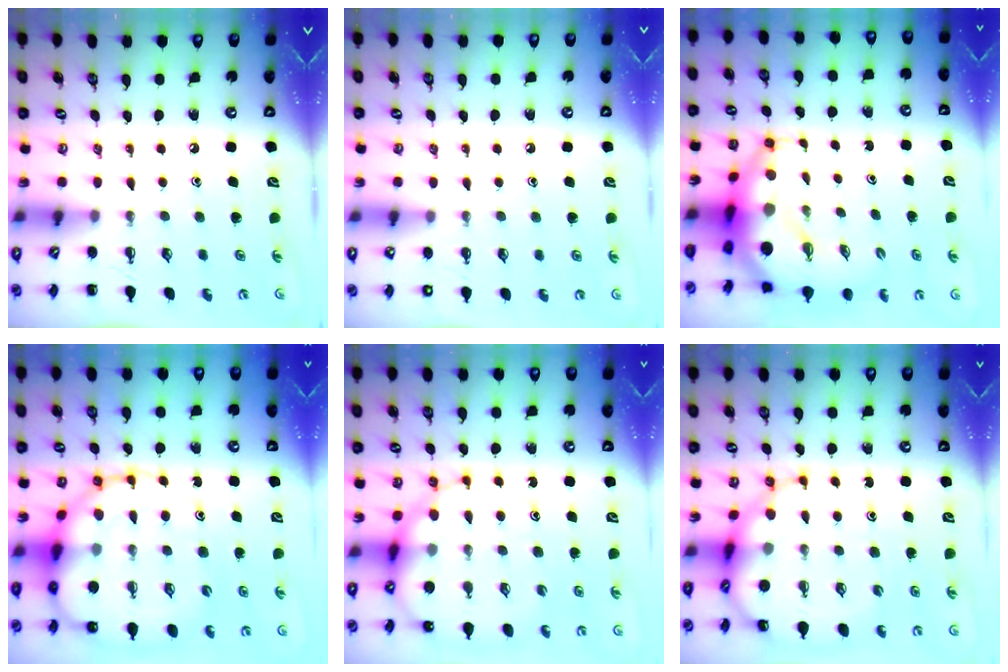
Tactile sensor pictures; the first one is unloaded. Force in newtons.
{"total": 1.9, "press": 1.9, "slide": 0.2}
{"total": 10.7, "press": 10.3, "slide": 2.7}
{"total": 20.6, "press": 20.2, "slide": 4.4}
{"total": 15.5, "press": 15.0, "slide": 3.9}
{"total": 12.8, "press": 12.3, "slide": 3.4}